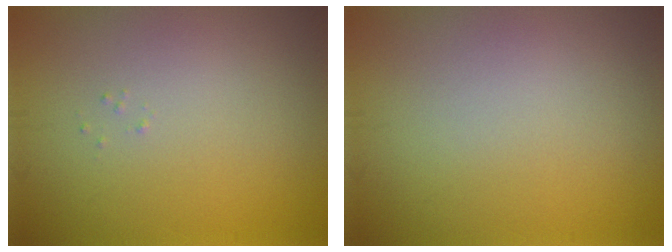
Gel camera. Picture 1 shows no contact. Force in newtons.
{"total": 0.0}